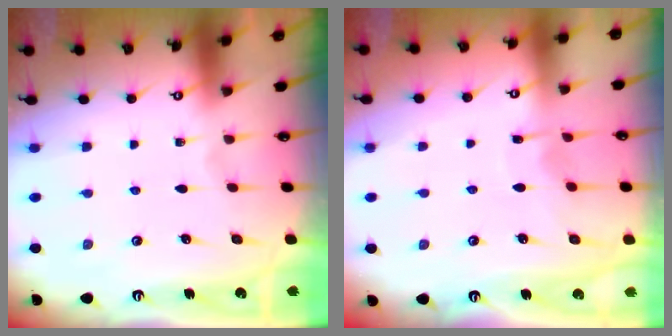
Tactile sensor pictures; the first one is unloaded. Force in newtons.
{"total": 4.4, "press": 4.4, "slide": 0.5}